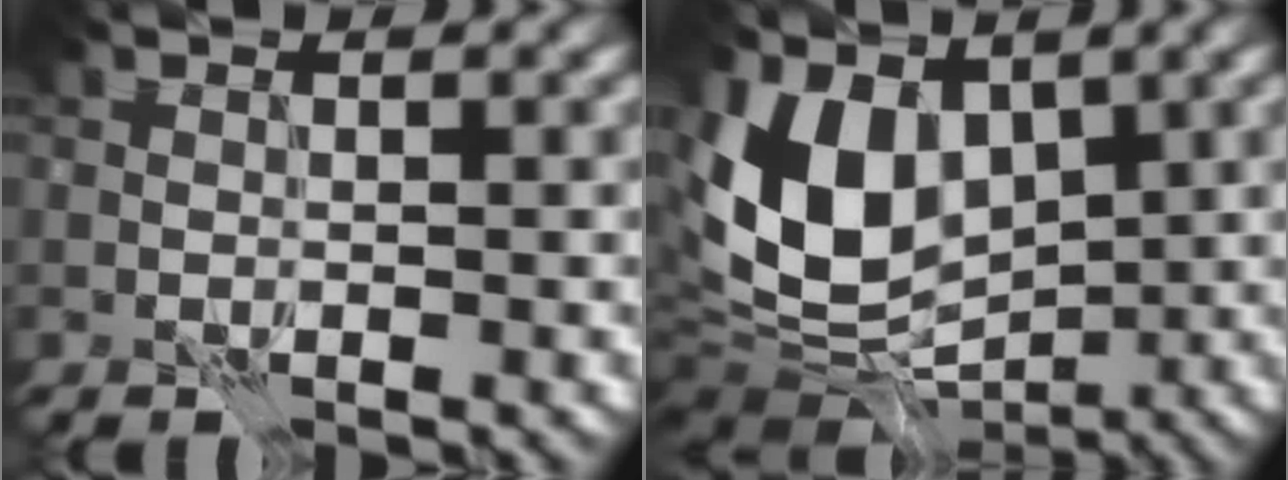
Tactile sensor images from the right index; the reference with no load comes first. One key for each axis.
{"total": 8.6, "fx": 0.0, "fy": 6.1, "fz": 6.1, "tx": -0.116, "ty": -0.011, "tz": -0.014}